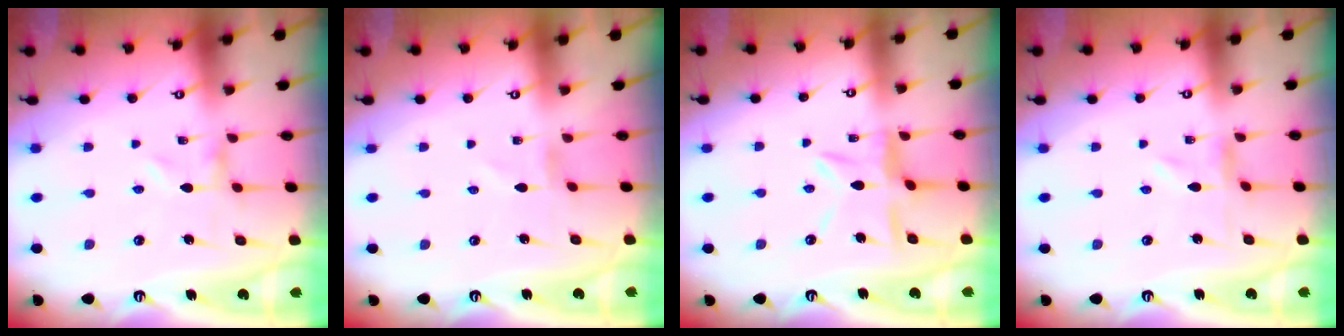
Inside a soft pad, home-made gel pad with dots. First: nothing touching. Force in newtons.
{"total": 0.8, "press": 0.7, "slide": 0.3}
{"total": 8.8, "press": 8.7, "slide": 0.9}
{"total": 0.0}